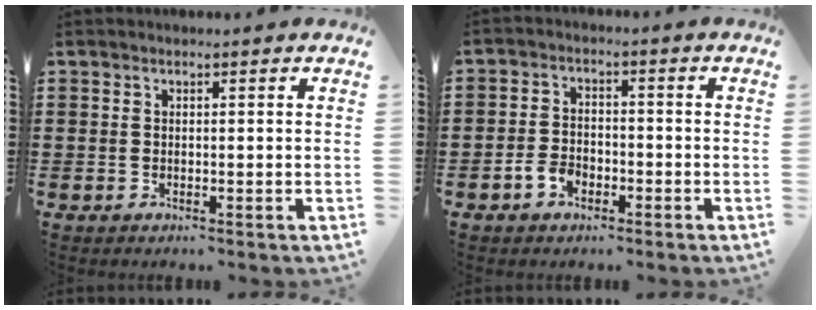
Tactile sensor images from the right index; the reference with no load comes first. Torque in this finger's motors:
{"motor_torque": [1.95, 0.19, 0.11, 0.03]}